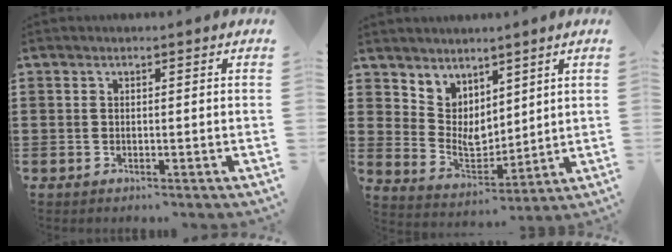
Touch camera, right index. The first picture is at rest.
{"total": 4.9, "force": [4.0, 2.8, -0.1], "torque": [-0.025, -0.025, 0.077]}